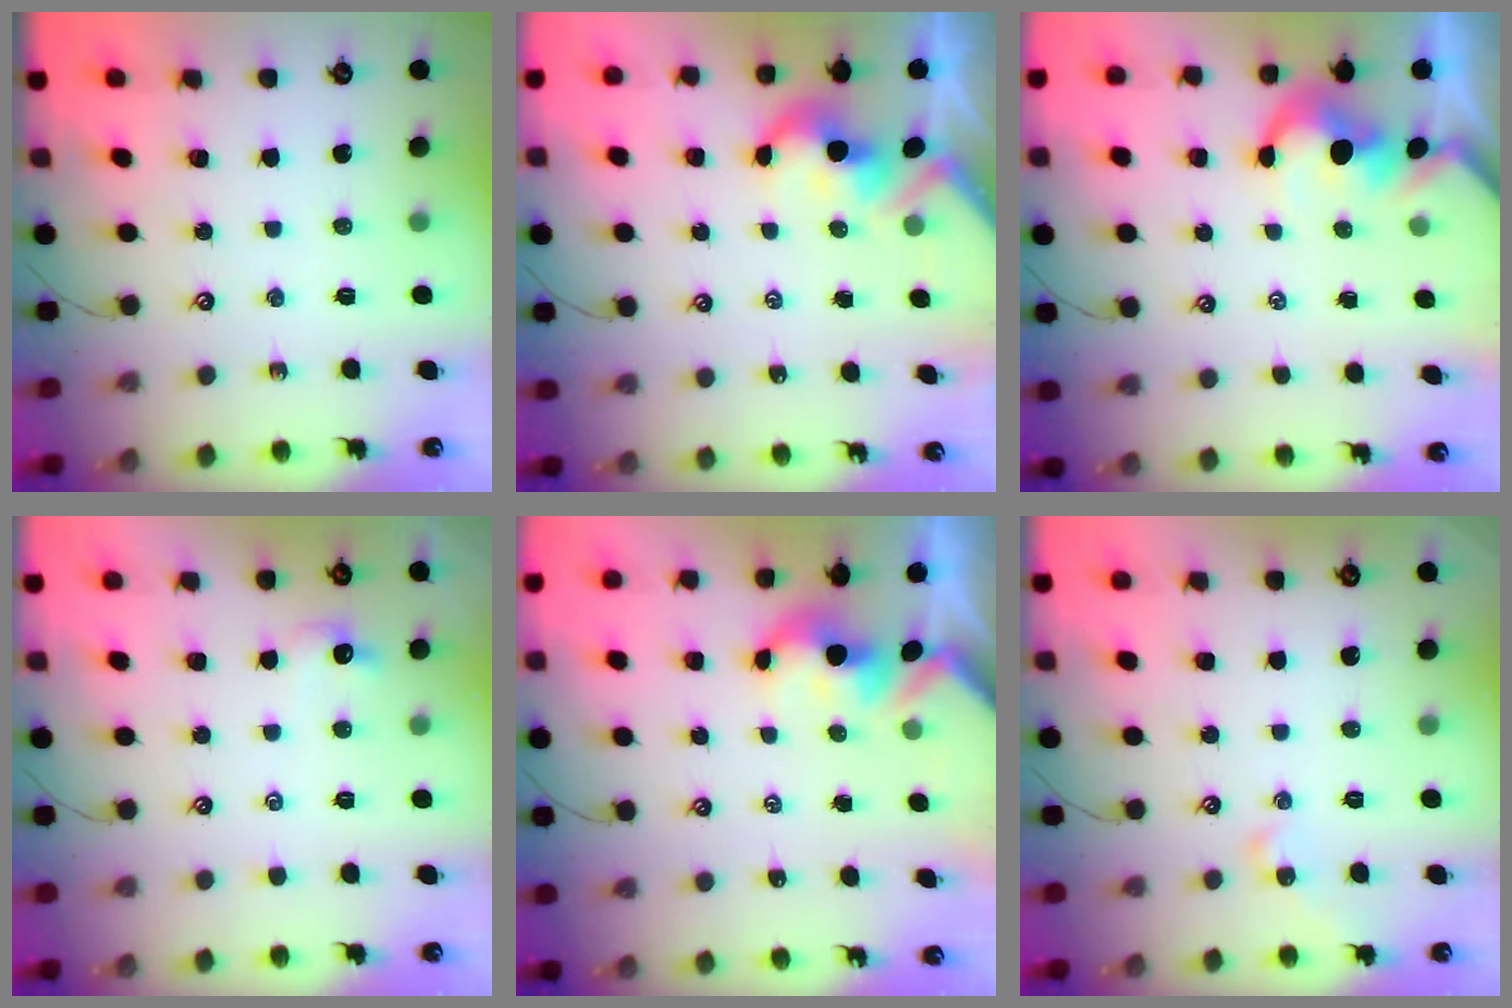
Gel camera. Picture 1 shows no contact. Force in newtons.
{"total": 3.8, "press": 3.8, "slide": 0.7}
{"total": 1.2, "press": 0.9, "slide": 0.8}
{"total": 1.0, "press": 0.8, "slide": 0.6}
{"total": 2.4, "press": 2.4, "slide": 0.3}
{"total": 3.8, "press": 3.7, "slide": 0.6}